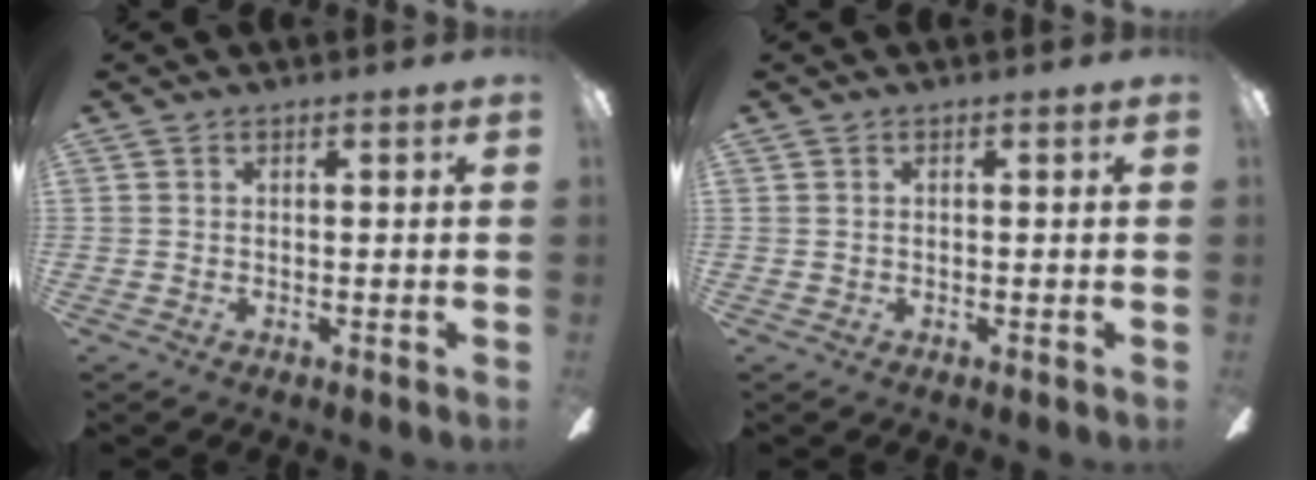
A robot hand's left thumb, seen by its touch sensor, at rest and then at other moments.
{"total": 0.0}